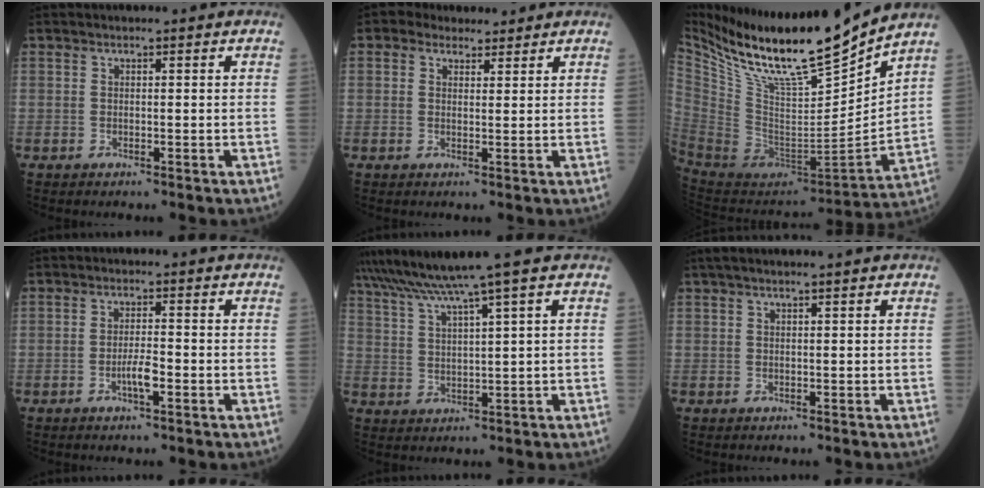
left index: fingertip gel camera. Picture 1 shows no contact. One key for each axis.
{"total": 3.8, "fx": 2.9, "fy": 2.3, "fz": 0.9, "tx": -0.013, "ty": 0.017, "tz": 0.044}
{"total": 21.3, "fx": 17.5, "fy": 1.8, "fz": 12.0, "tx": -0.216, "ty": -0.026, "tz": 0.323}
{"total": 3.0, "fx": -1.3, "fy": 0.5, "fz": 2.6, "tx": -0.051, "ty": -0.001, "tz": -0.026}
{"total": 7.9, "fx": 5.9, "fy": -2.2, "fz": 4.6, "tx": -0.087, "ty": 0.016, "tz": 0.108}
{"total": 3.1, "fx": 2.4, "fy": -0.3, "fz": 2.0, "tx": -0.030, "ty": 0.025, "tz": 0.040}